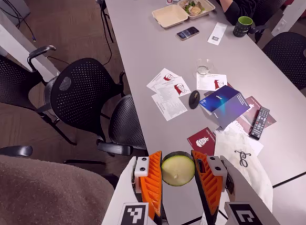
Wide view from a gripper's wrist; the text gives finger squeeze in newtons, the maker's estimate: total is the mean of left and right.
{"total": 13.6, "left": 14.6, "right": 12.6}